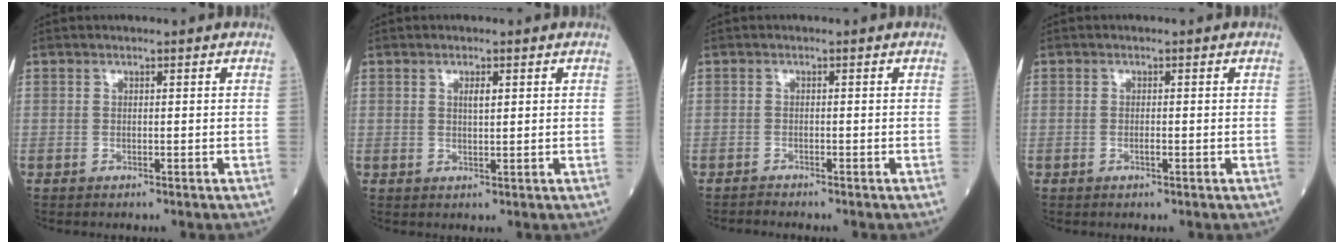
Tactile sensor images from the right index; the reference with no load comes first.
{"total": 1.5, "force": [0.6, 0.3, 1.3], "torque": [-0.022, -0.001, 0.009]}
{"total": 1.1, "force": [-1.1, -0.4, -0.2], "torque": [-0.002, -0.005, -0.020]}
{"total": 0.7, "force": [-0.2, 0.1, 0.6], "torque": [-0.015, 0.000, -0.003]}